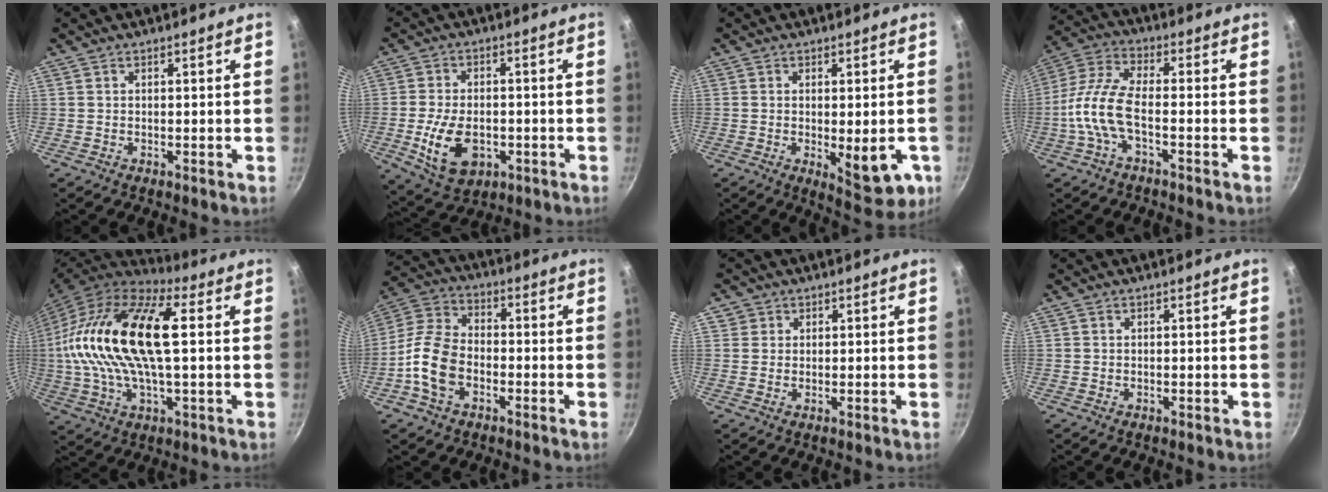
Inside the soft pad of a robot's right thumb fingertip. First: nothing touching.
{"total": 11.4, "force": [-2.9, 7.3, 8.3], "torque": [-0.141, 0.005, -0.040]}
{"total": 9.9, "force": [-2.1, 3.8, 8.9], "torque": [-0.101, -0.009, -0.017]}
{"total": 10.0, "force": [-3.1, 3.6, 8.8], "torque": [-0.200, 0.027, -0.077]}
{"total": 24.6, "force": [3.2, 10.5, 22.0], "torque": [-0.433, 0.029, 0.044]}
{"total": 11.7, "force": [-3.7, 7.5, 8.1], "torque": [-0.149, 0.034, -0.087]}
{"total": 1.9, "force": [0.6, 1.8, 0.2], "torque": [0.014, 0.002, 0.005]}
{"total": 0.0}